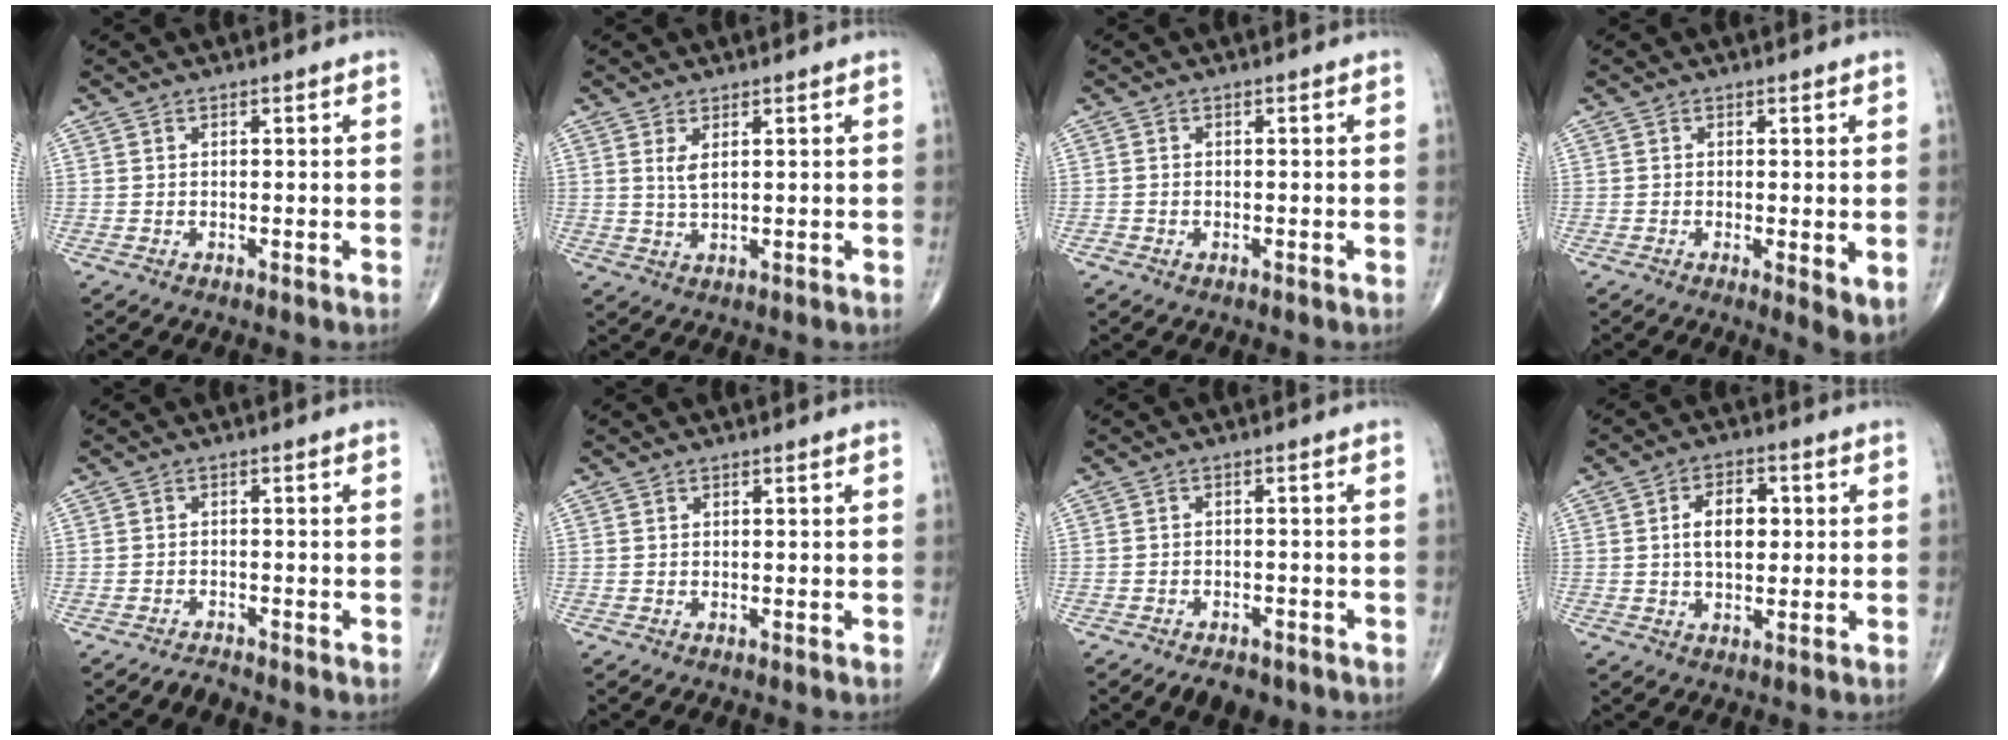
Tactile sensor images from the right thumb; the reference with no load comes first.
{"total": 2.5, "force": [1.0, 0.8, 2.1], "torque": [-0.044, -0.009, 0.026]}
{"total": 0.7, "force": [-0.3, 0.5, 0.3], "torque": [-0.008, 0.004, -0.004]}
{"total": 4.2, "force": [-0.4, 1.3, 4.0], "torque": [-0.060, -0.015, -0.009]}
{"total": 1.5, "force": [-1.5, 0.2, 0.1], "torque": [-0.007, 0.002, -0.028]}
{"total": 0.0}
{"total": 5.9, "force": [-4.2, 3.2, 2.6], "torque": [-0.029, 0.019, -0.056]}
{"total": 7.1, "force": [0.8, 4.2, 5.6], "torque": [-0.078, 0.007, 0.010]}